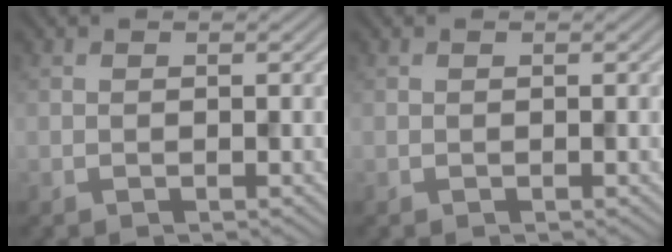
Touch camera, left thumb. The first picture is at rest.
{"total": 0.0}